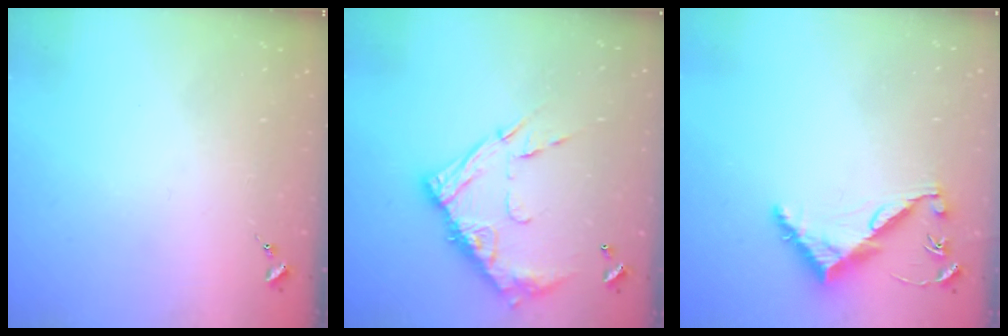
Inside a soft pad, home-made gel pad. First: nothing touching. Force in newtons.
{"total": 16.0, "press": 15.9, "slide": 1.4}
{"total": 7.5, "press": 7.5, "slide": 0.5}